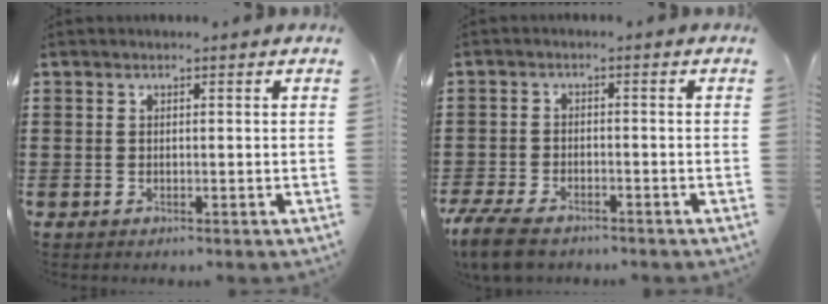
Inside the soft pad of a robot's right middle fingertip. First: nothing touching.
{"total": 4.8, "force": [-4.1, 1.3, 2.2], "torque": [-0.064, -0.006, -0.086]}